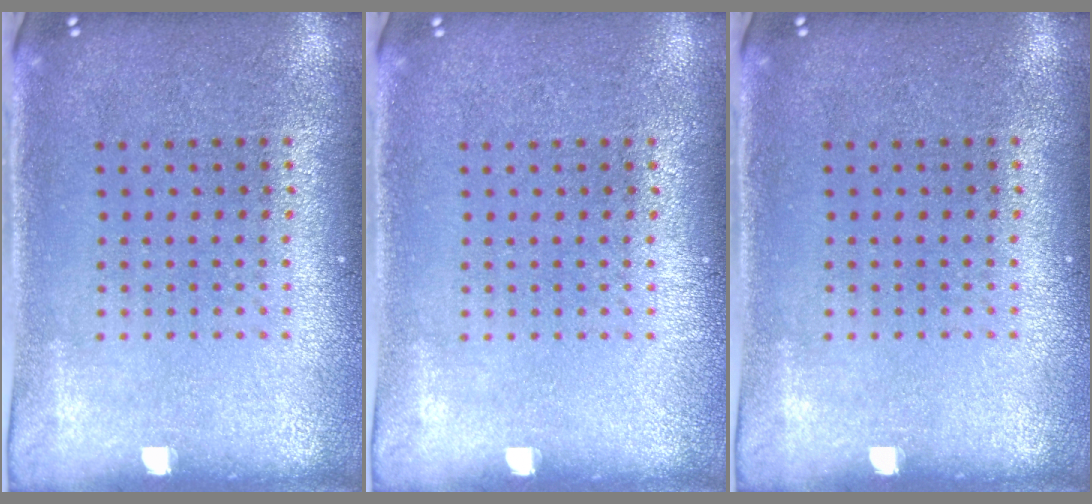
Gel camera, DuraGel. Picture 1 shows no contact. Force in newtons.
{"total": 0.0}
{"total": 0.0}